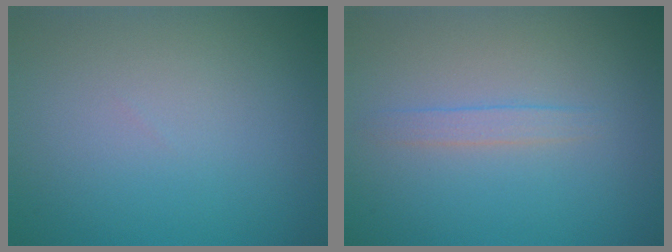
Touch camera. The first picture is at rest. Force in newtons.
{"total": 1.3, "press": 1.3, "slide": 0.1}